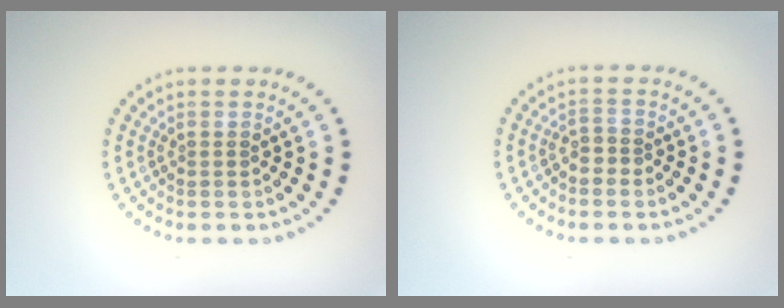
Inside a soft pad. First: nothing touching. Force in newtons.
{"total": 1.5, "press": 1.3, "slide": 0.8}